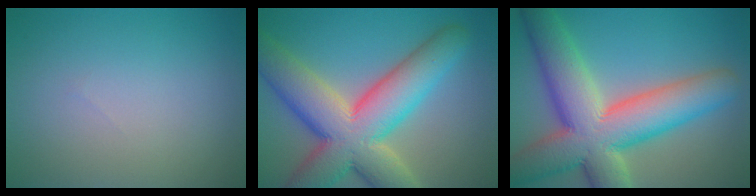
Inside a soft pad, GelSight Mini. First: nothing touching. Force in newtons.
{"total": 12.6, "press": 12.6, "slide": 1.1}
{"total": 12.7, "press": 12.7, "slide": 1.2}